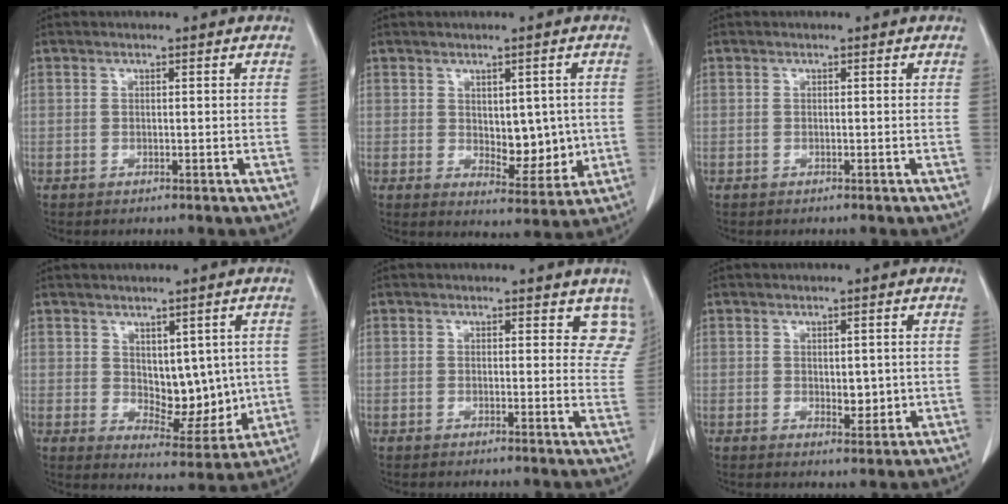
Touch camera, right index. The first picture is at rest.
{"total": 6.9, "force": [0.1, 3.6, 5.9], "torque": [-0.073, -0.003, 0.019]}
{"total": 0.0}
{"total": 8.6, "force": [0.9, 4.8, 7.1], "torque": [-0.090, -0.005, 0.036]}
{"total": 5.8, "force": [4.7, 2.9, 1.7], "torque": [0.011, -0.015, 0.030]}
{"total": 3.1, "force": [0.0, 1.7, 2.6], "torque": [-0.035, -0.004, 0.010]}